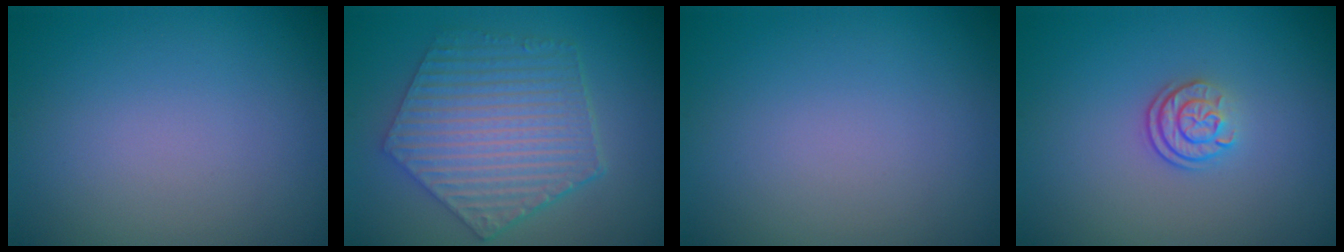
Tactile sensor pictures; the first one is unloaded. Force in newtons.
{"total": 6.5, "press": 5.0, "slide": 4.1}
{"total": 0.0}
{"total": 2.3, "press": 1.7, "slide": 1.5}